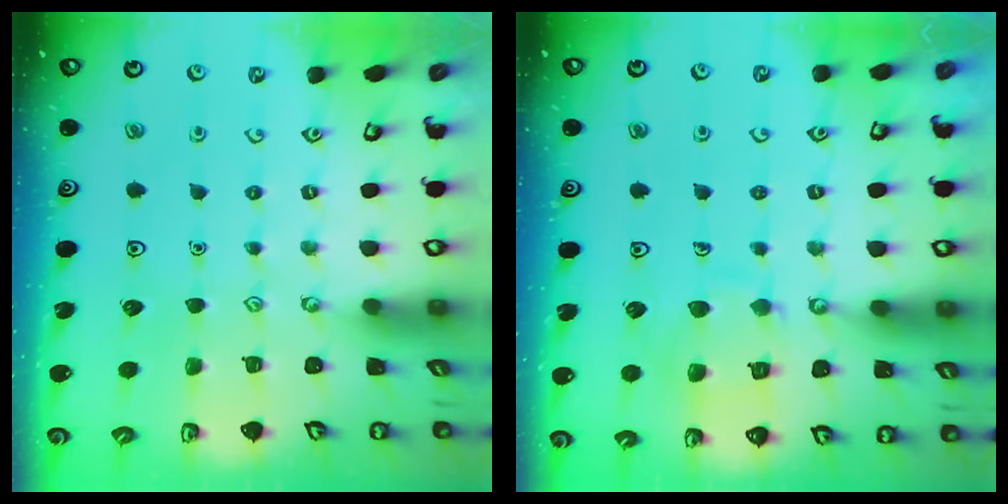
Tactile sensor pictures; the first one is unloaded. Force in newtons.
{"total": 9.7, "press": 9.6, "slide": 0.8}